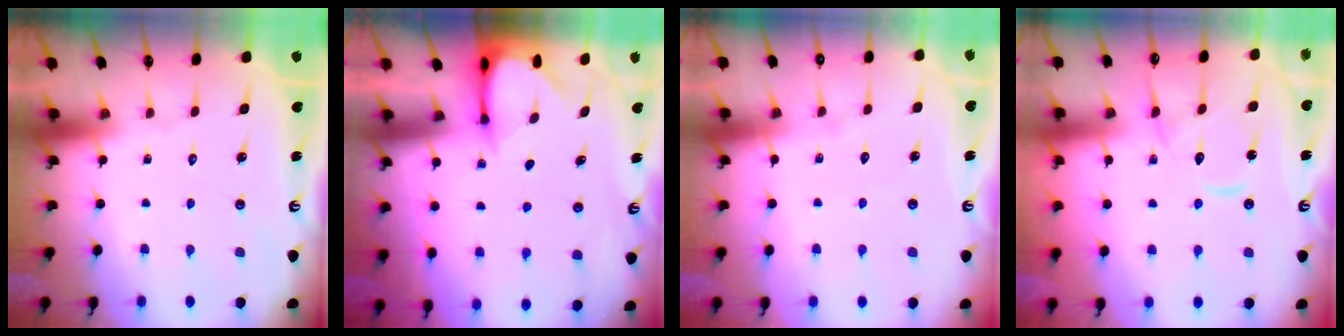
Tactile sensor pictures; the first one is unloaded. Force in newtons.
{"total": 3.7, "press": 3.7, "slide": 0.3}
{"total": 5.4, "press": 5.4, "slide": 0.5}
{"total": 11.6, "press": 11.6, "slide": 1.0}